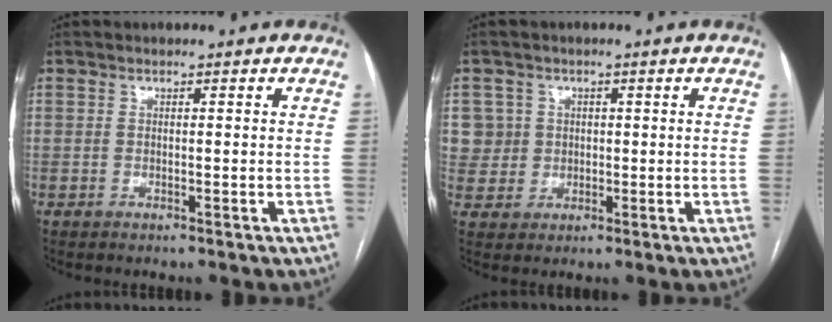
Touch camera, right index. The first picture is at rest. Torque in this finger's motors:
{"motor_torque": [0.15, 0.09, 0.02, 0.02]}